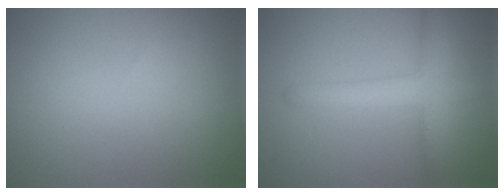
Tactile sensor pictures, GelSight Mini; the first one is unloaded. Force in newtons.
{"total": 4.3, "press": 4.2, "slide": 0.2}